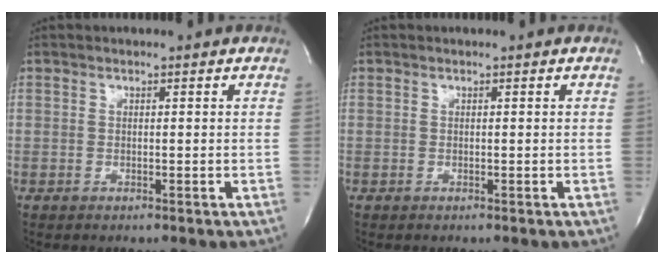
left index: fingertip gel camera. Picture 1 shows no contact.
{"total": 0.0}